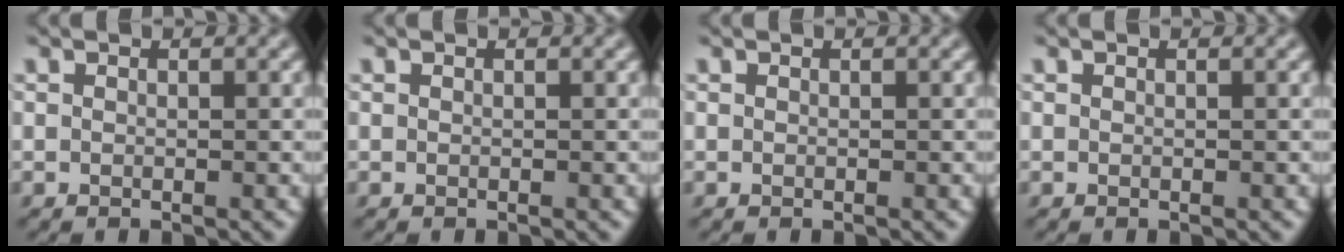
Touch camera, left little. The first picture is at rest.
{"total": 0.0}
{"total": 0.0}
{"total": 0.0}